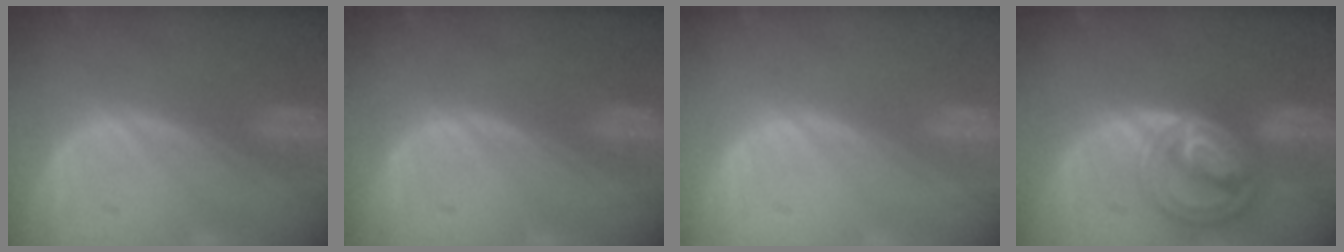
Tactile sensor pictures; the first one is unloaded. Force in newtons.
{"total": 0.0}
{"total": 0.0}
{"total": 8.5, "press": 7.3, "slide": 4.4}